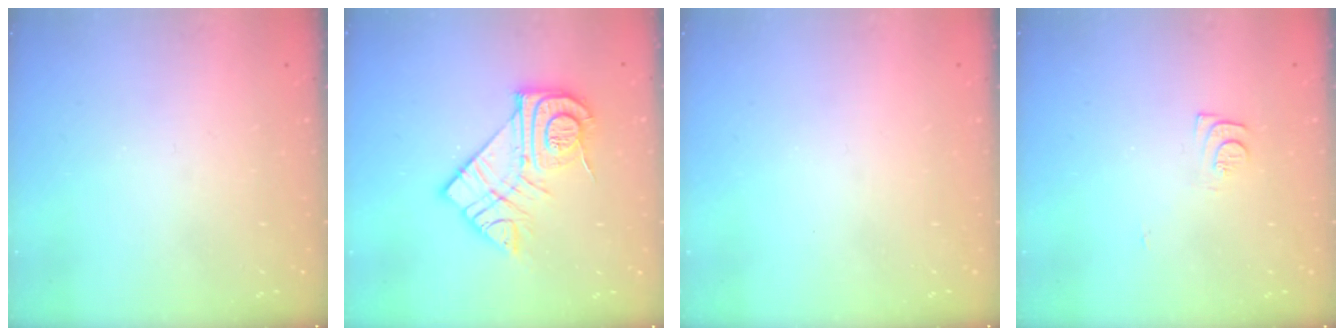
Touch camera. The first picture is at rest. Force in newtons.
{"total": 15.9, "press": 15.9, "slide": 1.0}
{"total": 0.0}
{"total": 7.0, "press": 7.0, "slide": 0.6}